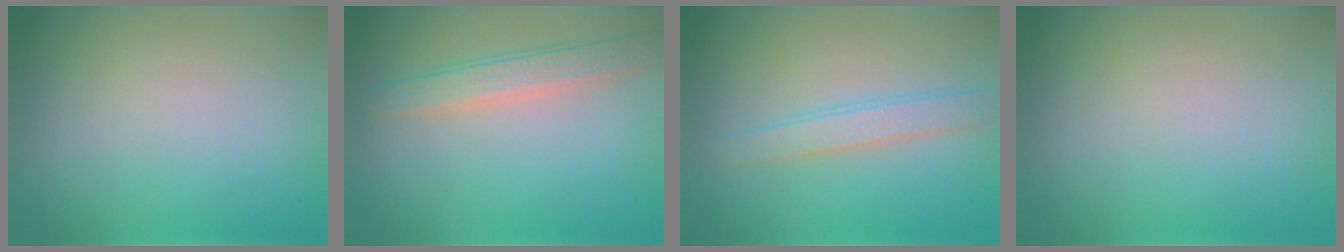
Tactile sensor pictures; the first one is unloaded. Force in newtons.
{"total": 3.0, "press": 3.0, "slide": 0.2}
{"total": 2.4, "press": 2.4, "slide": 0.1}
{"total": 0.0}